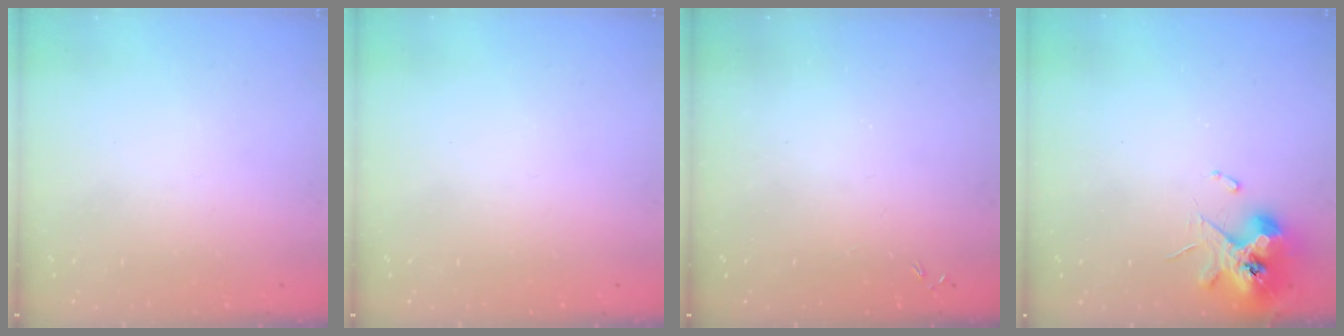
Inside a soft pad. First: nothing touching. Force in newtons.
{"total": 0.0}
{"total": 0.0}
{"total": 11.2, "press": 11.1, "slide": 1.4}